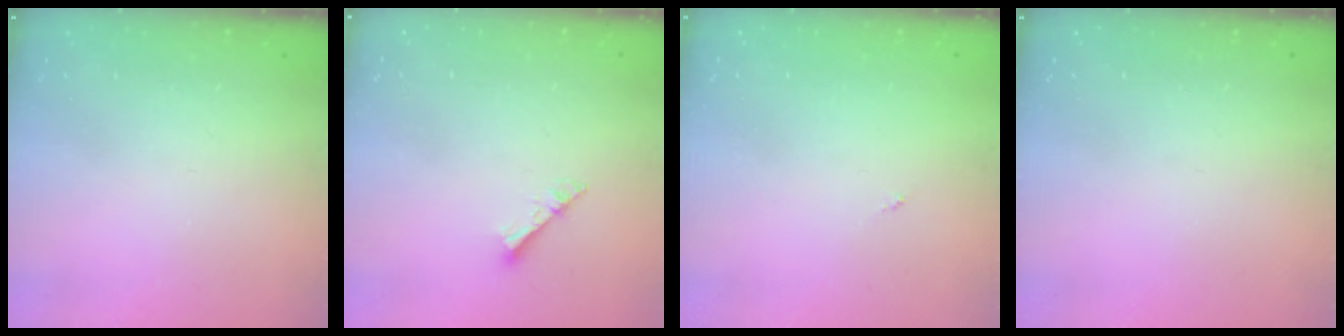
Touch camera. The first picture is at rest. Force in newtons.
{"total": 3.0, "press": 3.0, "slide": 0.3}
{"total": 0.0}
{"total": 0.0}